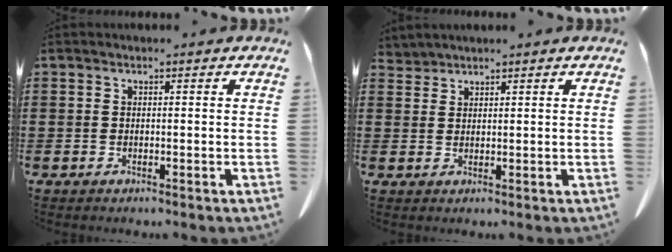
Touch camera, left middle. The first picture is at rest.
{"total": 1.5, "force": [1.5, 0.1, 0.0], "torque": [-0.005, -0.001, 0.031]}